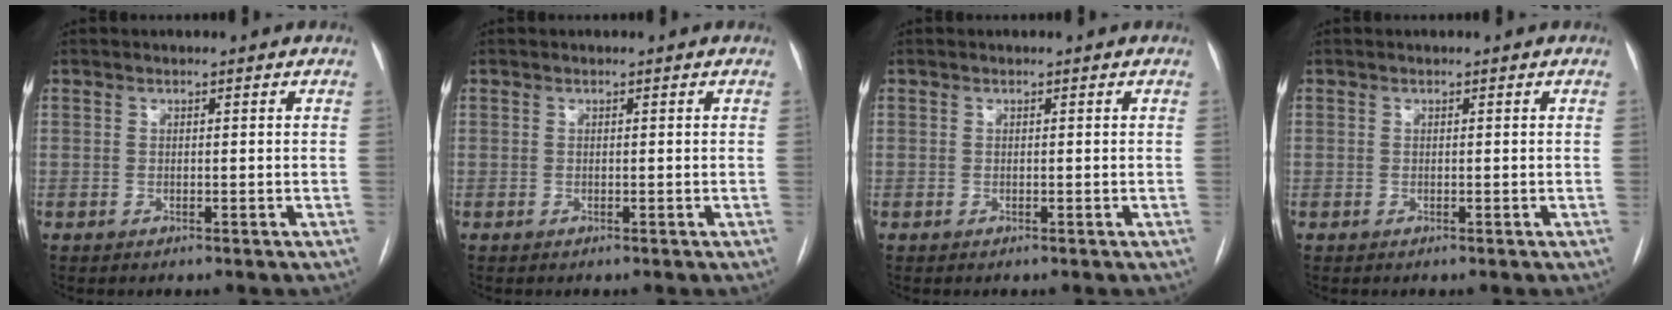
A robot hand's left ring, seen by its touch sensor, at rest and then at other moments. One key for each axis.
{"total": 0.0}
{"total": 0.0}
{"total": 0.0}